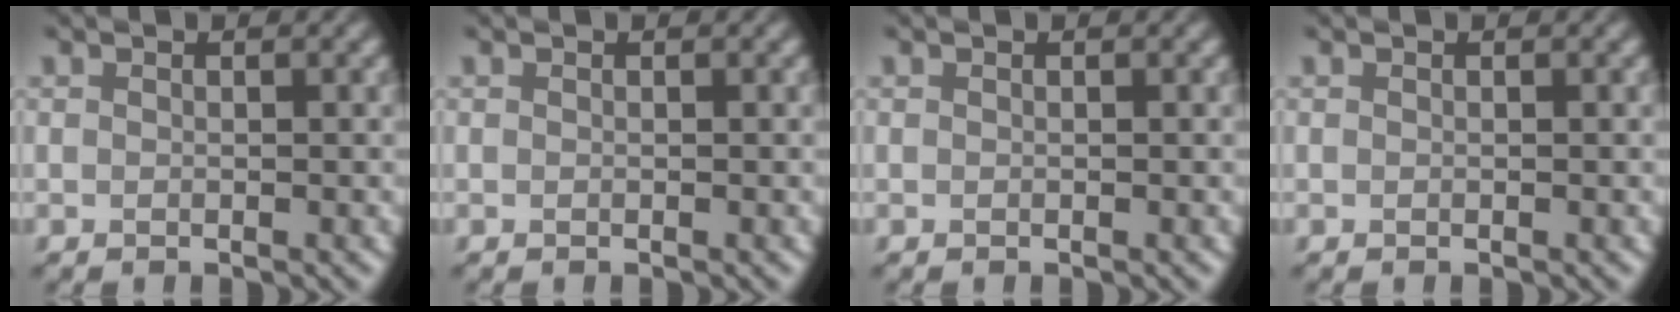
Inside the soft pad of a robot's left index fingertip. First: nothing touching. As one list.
[{"total": 0.0}, {"total": 0.0}, {"total": 0.0}]